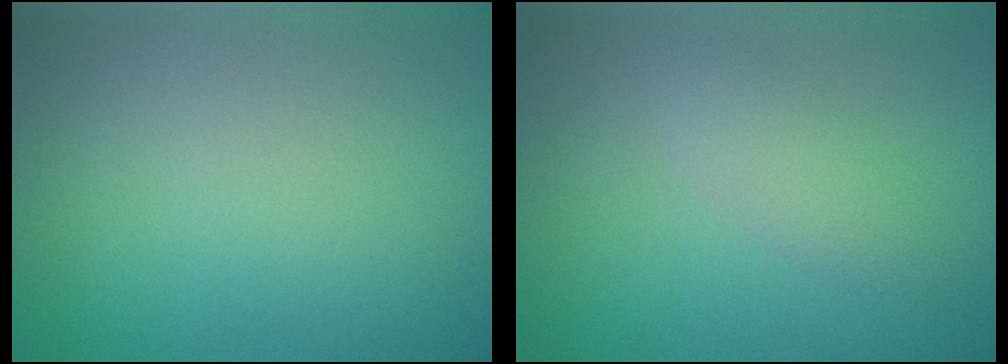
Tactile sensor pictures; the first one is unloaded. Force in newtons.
{"total": 2.0, "press": 2.0, "slide": 0.2}